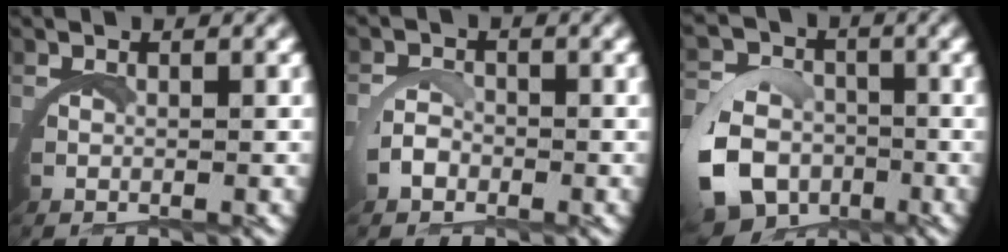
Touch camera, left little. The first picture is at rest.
{"total": 0.8, "force": [-0.2, 0.6, 0.4], "torque": [-0.013, -0.001, -0.010]}
{"total": 10.4, "force": [-4.1, 9.1, 3.0], "torque": [-0.074, -0.041, -0.073]}